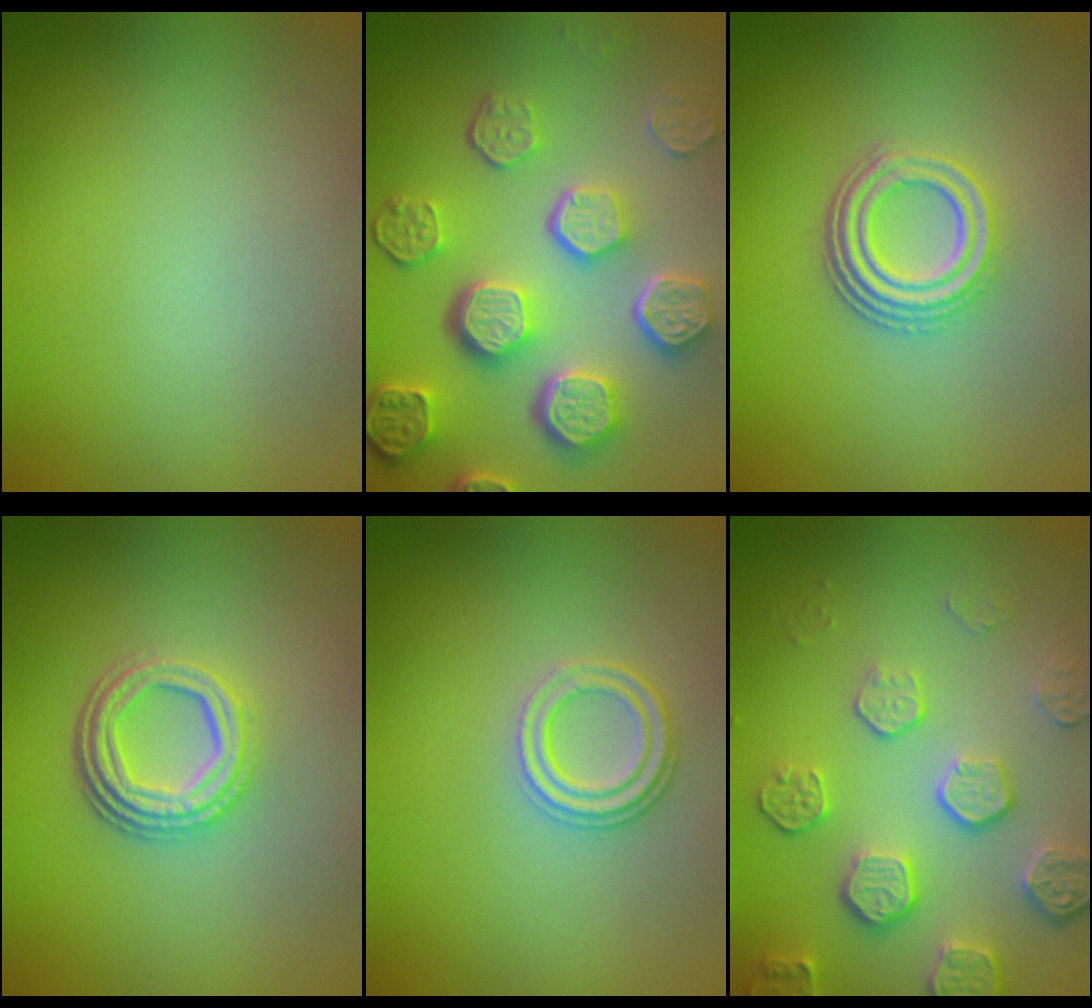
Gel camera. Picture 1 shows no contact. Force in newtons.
{"total": 8.5, "press": 6.2, "slide": 5.8}
{"total": 4.3, "press": 3.2, "slide": 2.9}
{"total": 4.6, "press": 3.3, "slide": 3.1}
{"total": 2.4, "press": 2.0, "slide": 1.2}
{"total": 5.7, "press": 4.3, "slide": 3.7}